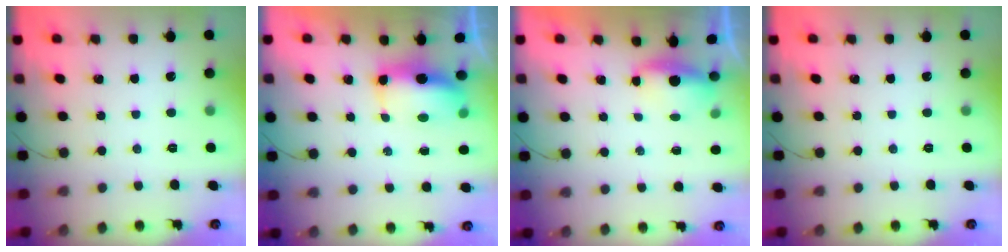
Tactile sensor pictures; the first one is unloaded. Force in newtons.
{"total": 7.4, "press": 7.3, "slide": 1.4}
{"total": 3.5, "press": 3.3, "slide": 0.9}
{"total": 0.0}